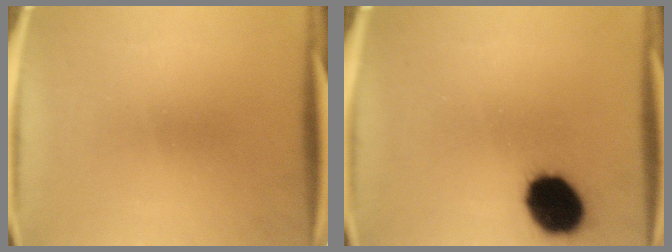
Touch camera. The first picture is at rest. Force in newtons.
{"total": 14.7}